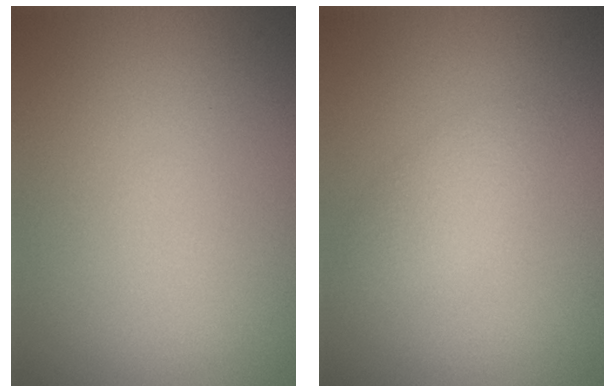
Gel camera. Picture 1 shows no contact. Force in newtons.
{"total": 1.7, "press": 1.7, "slide": 0.1}